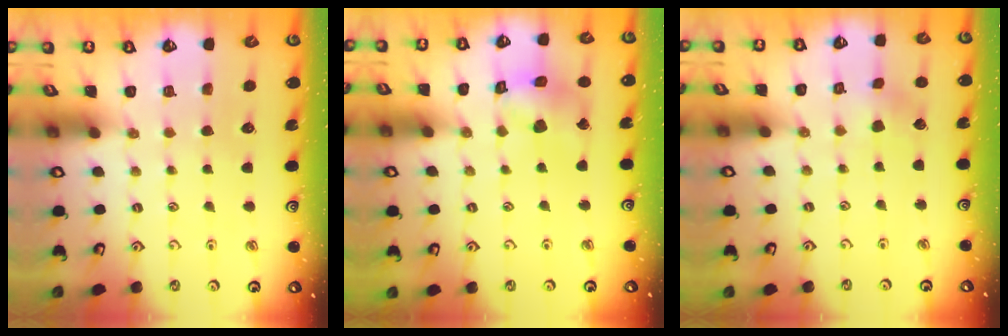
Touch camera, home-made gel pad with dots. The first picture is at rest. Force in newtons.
{"total": 11.1, "press": 11.0, "slide": 1.2}
{"total": 2.7, "press": 2.7, "slide": 0.3}